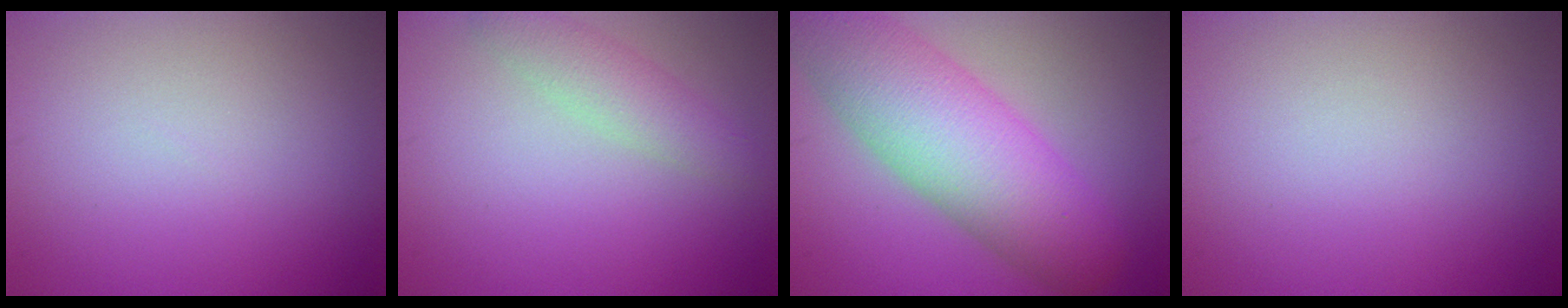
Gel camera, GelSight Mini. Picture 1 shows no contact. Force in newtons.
{"total": 2.7, "press": 2.7, "slide": 0.0}
{"total": 9.7, "press": 9.7, "slide": 0.3}
{"total": 0.0}